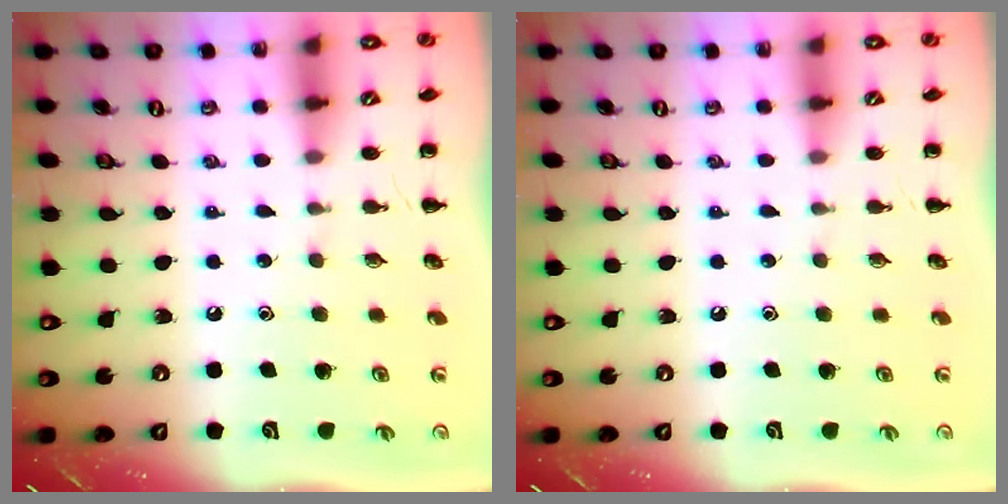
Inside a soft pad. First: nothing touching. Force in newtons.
{"total": 0.0}